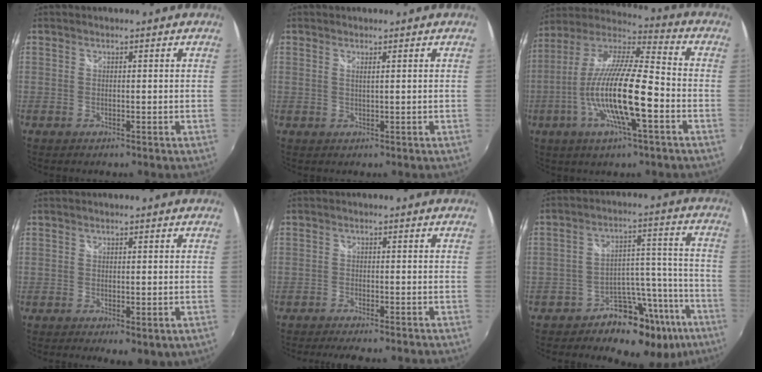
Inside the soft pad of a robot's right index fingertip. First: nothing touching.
{"total": 0.7, "force": [0.5, -0.2, 0.5], "torque": [-0.009, -0.001, 0.008]}
{"total": 18.3, "force": [-5.6, 3.2, 17.2], "torque": [-0.320, -0.018, -0.110]}
{"total": 5.1, "force": [-2.5, 1.8, 4.1], "torque": [-0.066, -0.024, -0.029]}
{"total": 9.4, "force": [-8.2, 1.5, 4.3], "torque": [-0.097, -0.017, -0.120]}
{"total": 15.9, "force": [-11.7, 8.8, 6.2], "torque": [-0.073, 0.052, -0.154]}